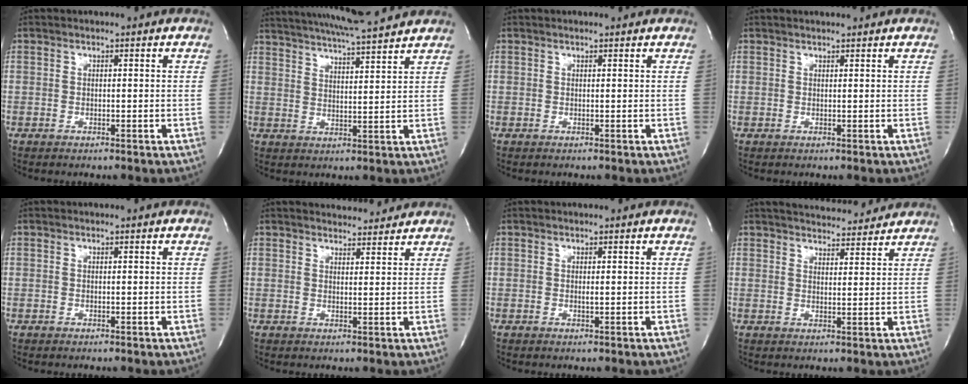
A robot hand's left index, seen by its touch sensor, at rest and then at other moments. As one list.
[{"total": 15.0, "force": [13.6, 0.5, 6.3], "torque": [-0.120, 0.019, 0.199]}, {"total": 2.1, "force": [2.0, 0.2, 0.7], "torque": [-0.011, 0.016, 0.022]}, {"total": 2.3, "force": [2.1, 0.2, 0.7], "torque": [-0.010, 0.016, 0.032]}, {"total": 0.0}, {"total": 6.1, "force": [5.8, 1.3, 1.0], "torque": [-0.012, 0.007, 0.072]}, {"total": 0.6, "force": [0.3, 0.1, 0.5], "torque": [-0.012, 0.000, 0.003]}, {"total": 11.0, "force": [10.4, 2.2, 2.9], "torque": [-0.037, 0.009, 0.137]}]